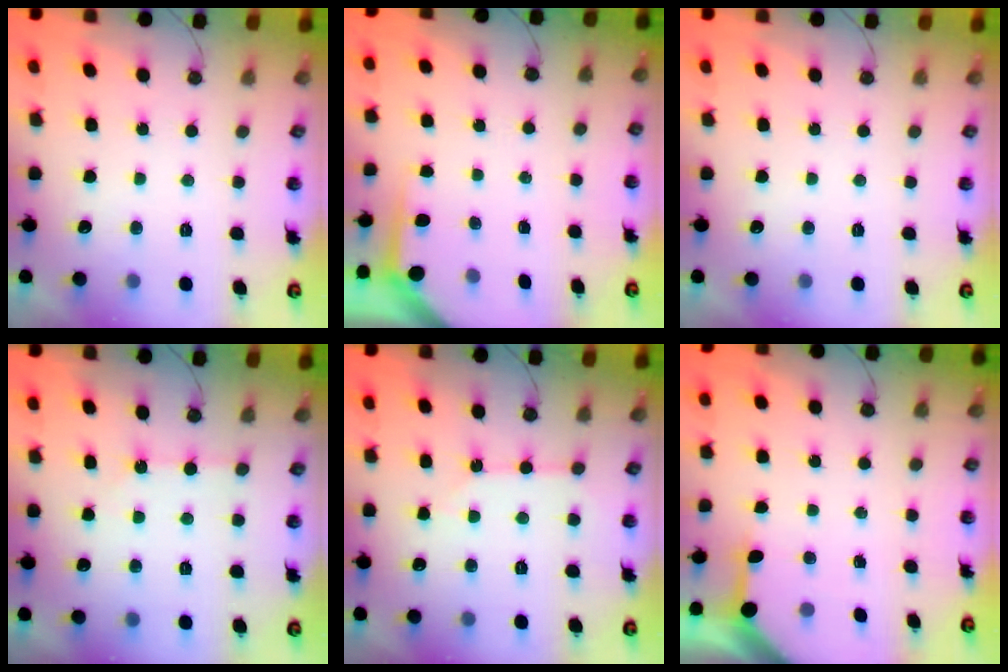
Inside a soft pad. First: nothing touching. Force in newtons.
{"total": 3.7, "press": 3.7, "slide": 0.3}
{"total": 0.0}
{"total": 2.3, "press": 2.3, "slide": 0.4}
{"total": 2.8, "press": 2.8, "slide": 0.5}
{"total": 3.3, "press": 3.3, "slide": 0.4}